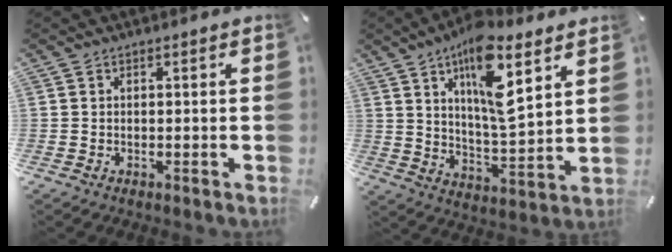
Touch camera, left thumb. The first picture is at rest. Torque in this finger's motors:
{"motor_torque": [2.99, 2.01, 0.55, -0.40, 0.23]}